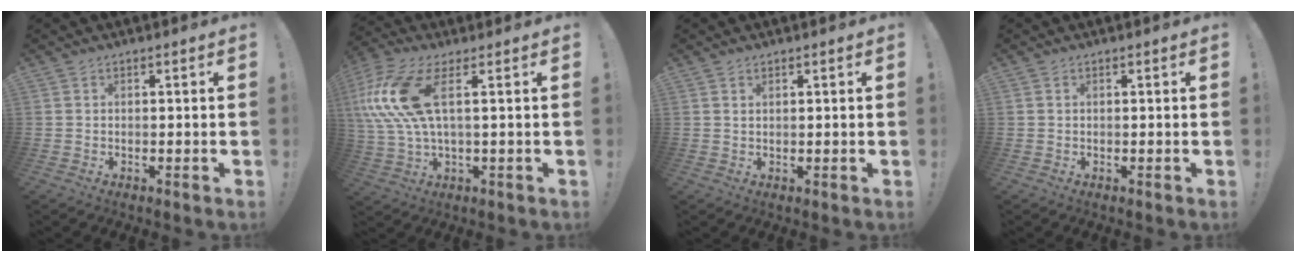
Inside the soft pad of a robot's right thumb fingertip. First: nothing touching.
{"total": 14.7, "force": [3.9, 5.7, 13.0], "torque": [-0.259, -0.002, 0.071]}
{"total": 1.0, "force": [0.8, 0.5, 0.4], "torque": [-0.001, -0.002, 0.014]}
{"total": 0.0}